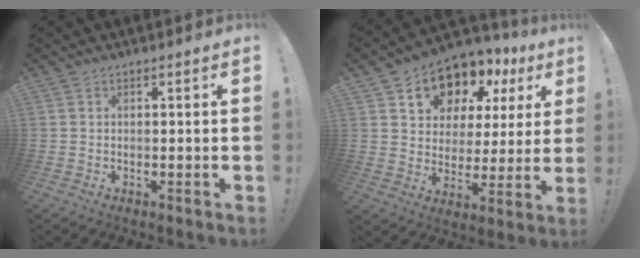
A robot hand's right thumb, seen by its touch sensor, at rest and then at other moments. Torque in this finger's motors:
{"motor_torque": [0.94, 3.42, 0.45, -0.10, 0.03]}